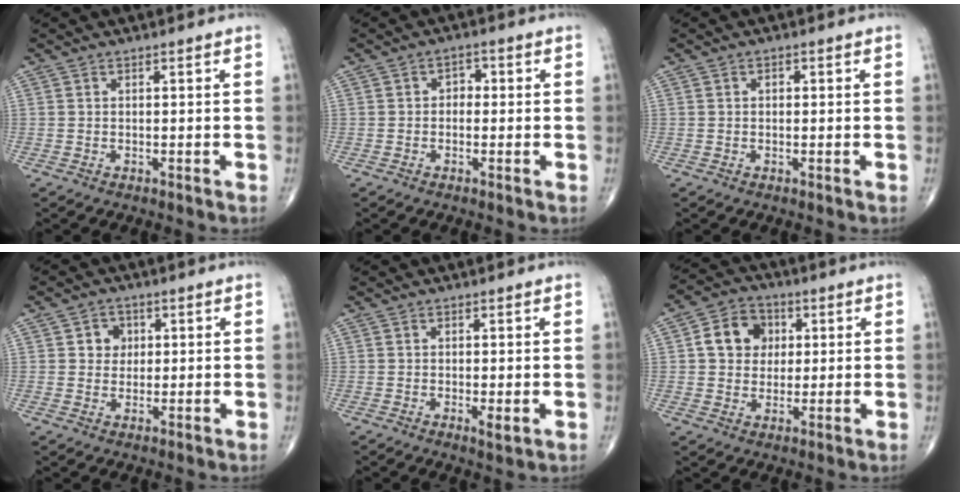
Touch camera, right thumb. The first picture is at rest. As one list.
[{"total": 2.3, "force": [-0.1, 1.9, 1.4], "torque": [-0.002, 0.009, -0.010]}, {"total": 0.8, "force": [0.2, 0.7, 0.5], "torque": [-0.004, 0.001, 0.002]}, {"total": 4.0, "force": [1.0, 3.6, 1.6], "torque": [0.000, 0.001, 0.011]}, {"total": 2.1, "force": [-0.3, 0.5, 2.0], "torque": [-0.035, -0.008, -0.005]}, {"total": 9.0, "force": [1.8, 7.5, 4.6], "torque": [-0.046, 0.003, 0.023]}]